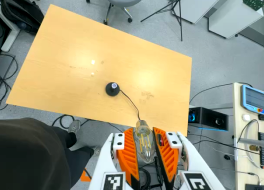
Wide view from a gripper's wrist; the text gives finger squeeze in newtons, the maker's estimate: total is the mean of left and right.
{"total": 10.1, "left": 9.8, "right": 10.3}